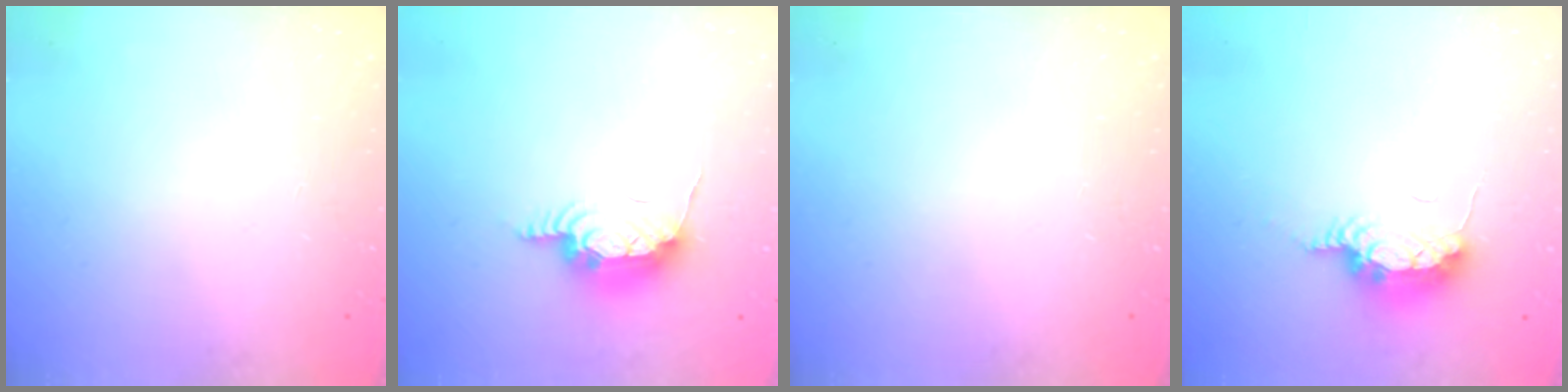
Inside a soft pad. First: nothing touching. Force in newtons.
{"total": 15.5, "press": 12.2, "slide": 9.5}
{"total": 0.0}
{"total": 11.5, "press": 9.0, "slide": 7.2}